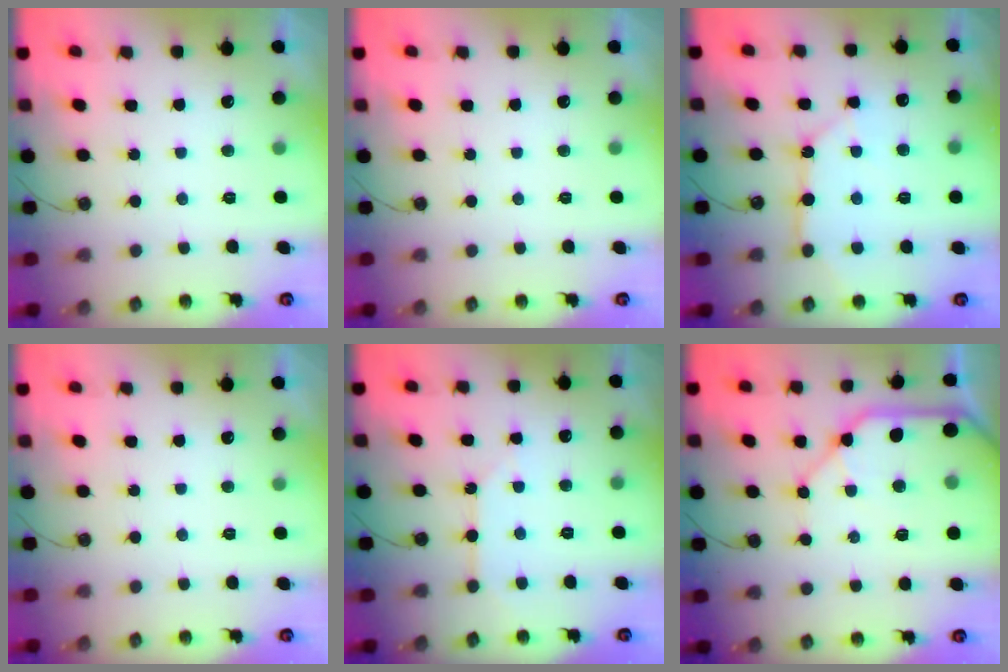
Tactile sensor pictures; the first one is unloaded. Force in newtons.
{"total": 0.0}
{"total": 11.5, "press": 11.4, "slide": 1.4}
{"total": 0.0}
{"total": 2.7, "press": 2.7, "slide": 0.3}
{"total": 14.1, "press": 13.9, "slide": 2.2}